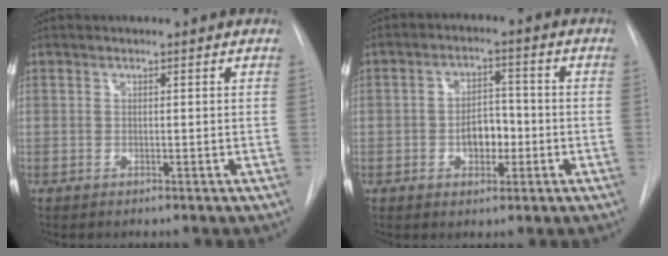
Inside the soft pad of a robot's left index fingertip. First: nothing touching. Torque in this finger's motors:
{"motor_torque": [0.26, 0.08, 0.11, 0.05]}